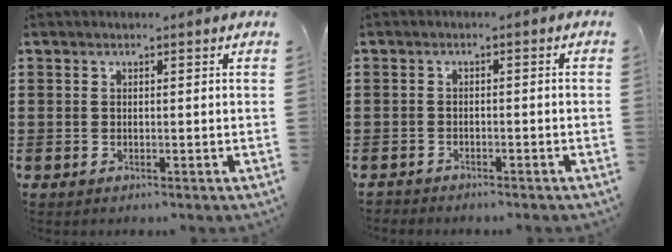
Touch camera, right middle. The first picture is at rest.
{"total": 1.2, "force": [-1.1, 0.4, -0.1], "torque": [-0.003, 0.002, -0.026]}